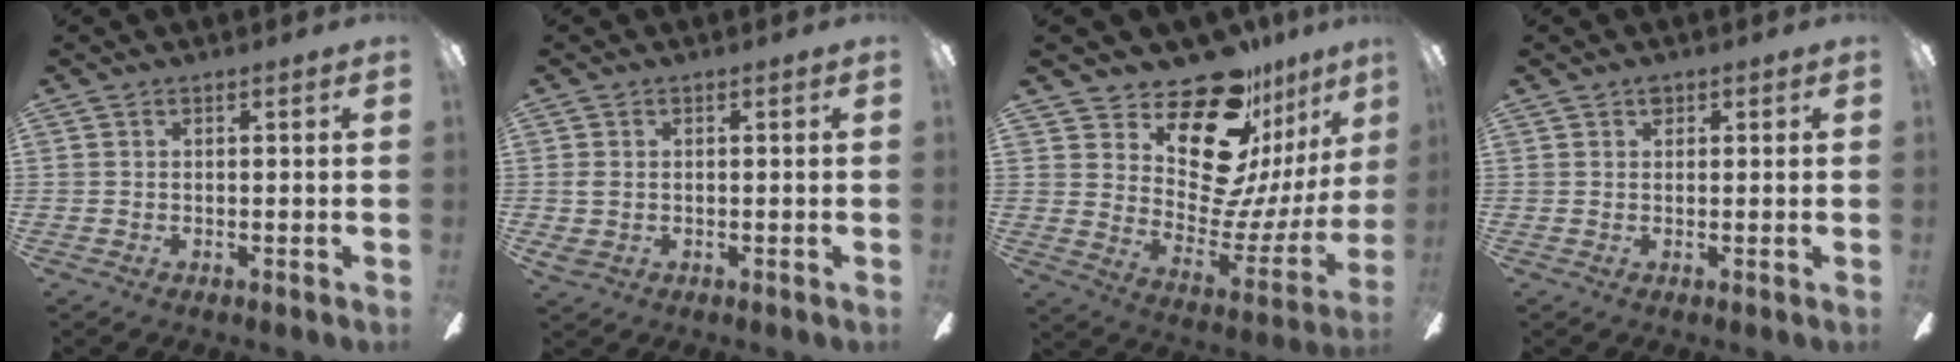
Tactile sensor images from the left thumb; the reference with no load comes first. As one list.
[{"total": 2.2, "force": [-0.3, 1.5, 1.5], "torque": [-0.029, 0.007, -0.006]}, {"total": 22.7, "force": [16.3, 10.0, 12.2], "torque": [-0.188, -0.129, 0.288]}, {"total": 1.6, "force": [0.8, 1.1, 0.7], "torque": [0.000, -0.003, 0.011]}]